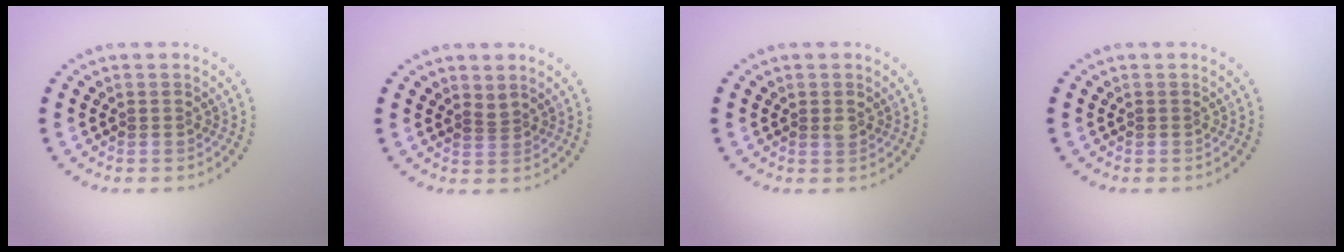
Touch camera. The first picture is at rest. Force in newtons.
{"total": 0.7, "press": 0.3, "slide": 0.6}
{"total": 0.6, "press": 0.5, "slide": 0.3}
{"total": 0.0}